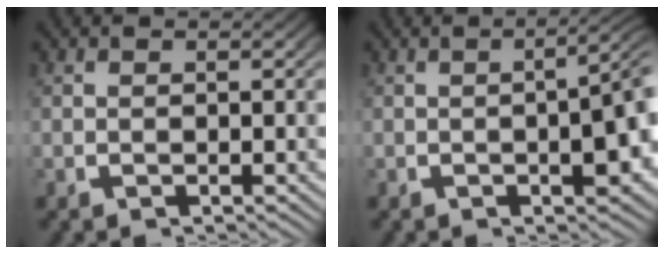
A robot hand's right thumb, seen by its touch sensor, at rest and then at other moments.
{"total": 5.8, "force": [0.1, 2.4, 5.2], "torque": [-0.054, 0.008, -0.003]}